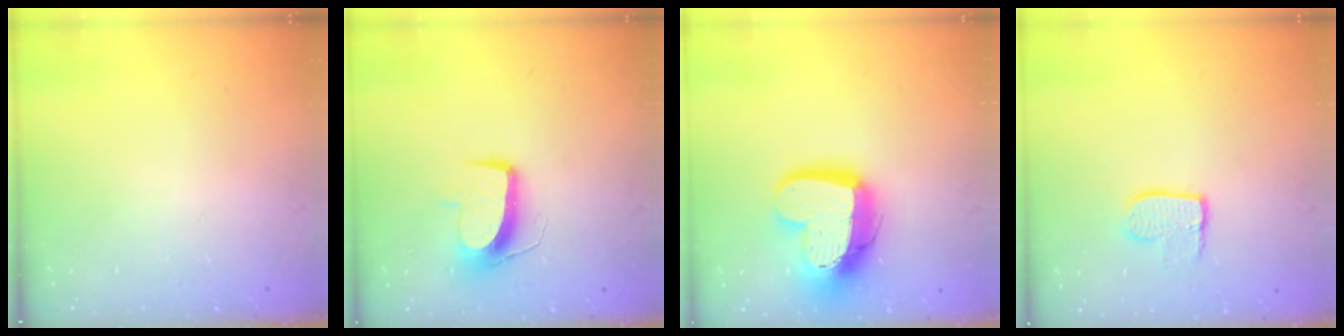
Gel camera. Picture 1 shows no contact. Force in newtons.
{"total": 10.5, "press": 10.5, "slide": 0.8}
{"total": 17.3, "press": 17.3, "slide": 1.6}
{"total": 7.7, "press": 7.7, "slide": 0.5}